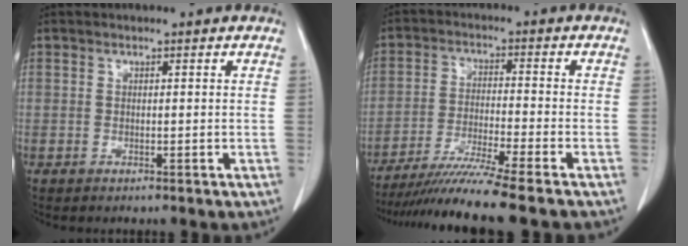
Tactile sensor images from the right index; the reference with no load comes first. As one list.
[{"total": 11.3, "force": [-9.4, -2.3, 5.9], "torque": [-0.092, -0.032, -0.159]}]